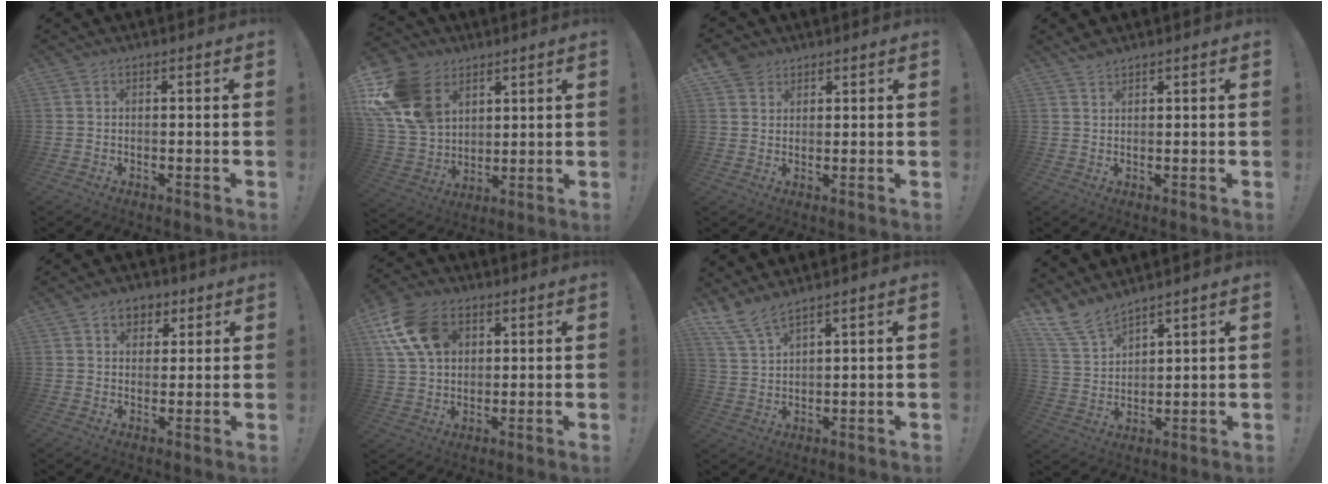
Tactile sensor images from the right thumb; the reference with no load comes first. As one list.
[{"total": 18.5, "force": [8.4, 13.4, 9.6], "torque": [-0.193, -0.037, 0.163]}, {"total": 4.2, "force": [3.0, 2.9, 0.8], "torque": [-0.014, -0.014, 0.057]}, {"total": 2.1, "force": [1.8, 0.6, 0.7], "torque": [-0.012, -0.008, 0.034]}, {"total": 6.4, "force": [3.0, 5.1, 2.4], "torque": [-0.028, -0.009, 0.056]}, {"total": 15.3, "force": [6.1, 11.1, 8.7], "torque": [-0.156, -0.016, 0.122]}, {"total": 6.5, "force": [5.6, 1.4, 3.0], "torque": [-0.079, -0.024, 0.110]}, {"total": 10.4, "force": [9.0, 4.1, 3.2], "torque": [-0.076, -0.057, 0.177]}]